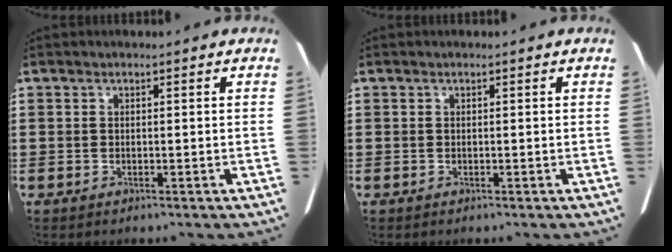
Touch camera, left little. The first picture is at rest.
{"total": 0.0}